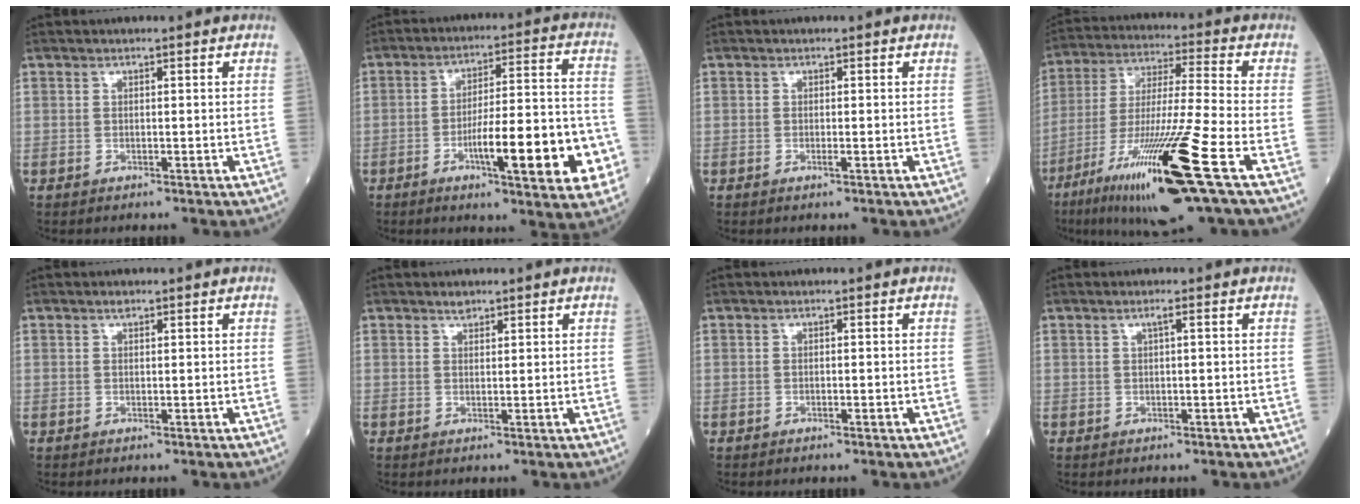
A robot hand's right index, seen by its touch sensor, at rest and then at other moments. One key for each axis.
{"total": 16.6, "fx": -5.7, "fy": 2.5, "fz": 15.4, "tx": -0.206, "ty": 0.011, "tz": -0.077}
{"total": 0.7, "fx": -0.3, "fy": -0.1, "fz": 0.7, "tx": -0.015, "ty": -0.001, "tz": -0.005}
{"total": 20.2, "fx": -9.8, "fy": -0.4, "fz": 17.6, "tx": -0.334, "ty": -0.048, "tz": -0.178}
{"total": 0.6, "fx": 0.5, "fy": 0.3, "fz": 0.2, "tx": -0.006, "ty": -0.001, "tz": 0.007}
{"total": 0.8, "fx": 0.7, "fy": 0.5, "fz": 0.2, "tx": -0.002, "ty": -0.004, "tz": 0.009}
{"total": 0.6, "fx": -0.2, "fy": 0.1, "fz": 0.5, "tx": -0.011, "ty": 0.000, "tz": -0.002}
{"total": 0.9, "fx": 0.3, "fy": -0.1, "fz": 0.8, "tx": -0.016, "ty": 0.002, "tz": 0.007}